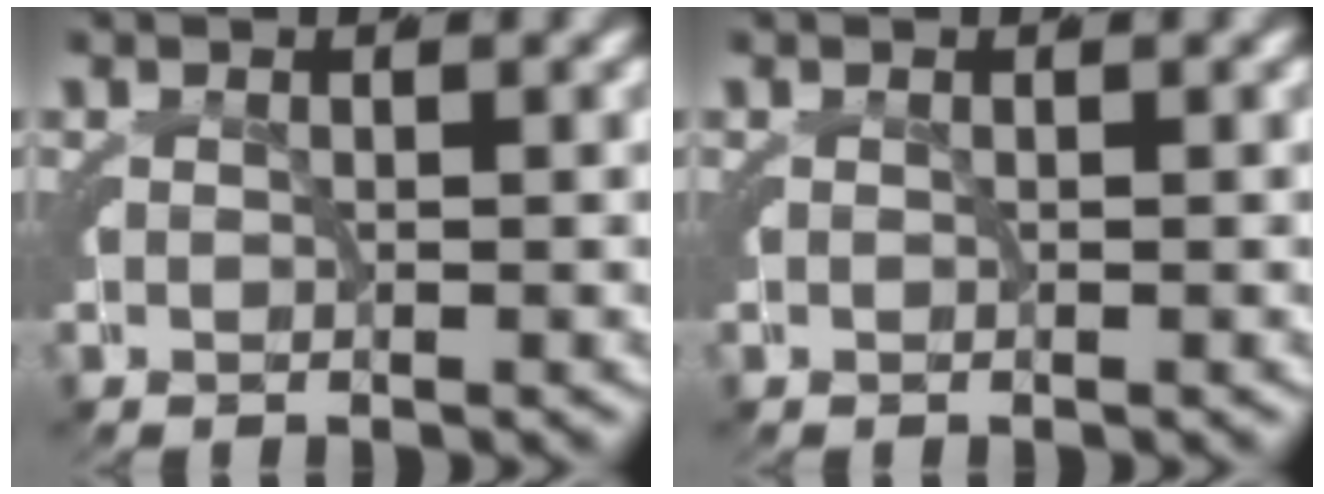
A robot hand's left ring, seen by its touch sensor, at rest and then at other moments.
{"total": 0.0}